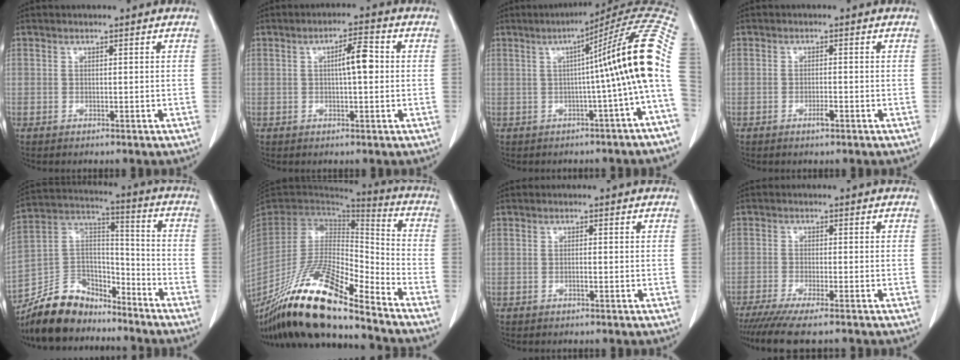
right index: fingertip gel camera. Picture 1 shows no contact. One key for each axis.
{"total": 4.8, "fx": 0.5, "fy": 0.9, "fz": 4.7, "tx": -0.076, "ty": 0.011, "tz": 0.005}
{"total": 14.7, "fx": 0.0, "fy": -2.2, "fz": 14.5, "tx": -0.171, "ty": 0.032, "tz": -0.010}
{"total": 1.6, "fx": -0.9, "fy": 0.3, "fz": 1.4, "tx": -0.025, "ty": -0.001, "tz": -0.014}
{"total": 13.3, "fx": -11.5, "fy": 5.9, "fz": 3.1, "tx": -0.058, "ty": 0.047, "tz": -0.212}
{"total": 21.4, "fx": -16.5, "fy": 2.8, "fz": 13.4, "tx": -0.262, "ty": -0.022, "tz": -0.311}
{"total": 0.8, "fx": -0.3, "fy": 0.0, "fz": 0.8, "tx": -0.015, "ty": 0.001, "tz": -0.004}
{"total": 8.4, "fx": -6.8, "fy": 0.4, "fz": 4.9, "tx": -0.070, "ty": -0.019, "tz": -0.109}